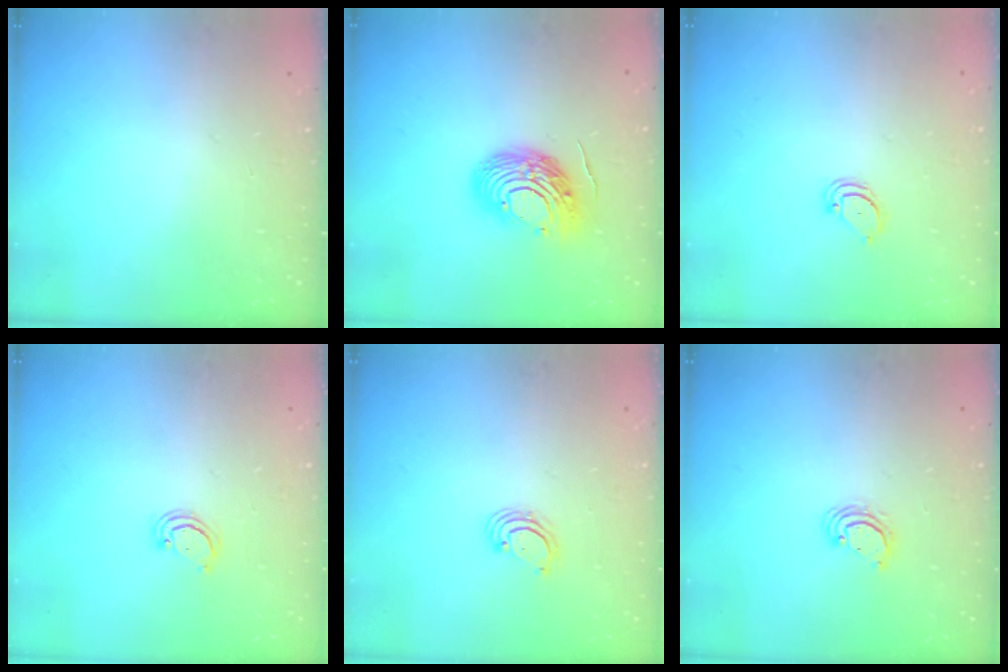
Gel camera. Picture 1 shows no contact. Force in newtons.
{"total": 13.7, "press": 13.7, "slide": 1.6}
{"total": 2.6, "press": 2.6, "slide": 0.2}
{"total": 2.6, "press": 2.6, "slide": 0.3}
{"total": 2.8, "press": 2.8, "slide": 0.3}
{"total": 3.1, "press": 3.1, "slide": 0.1}